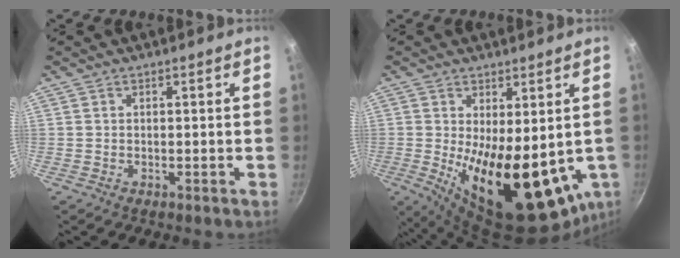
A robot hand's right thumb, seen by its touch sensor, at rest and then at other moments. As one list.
[{"total": 20.2, "force": [-1.9, 8.7, 18.2], "torque": [-0.245, -0.034, -0.005]}]